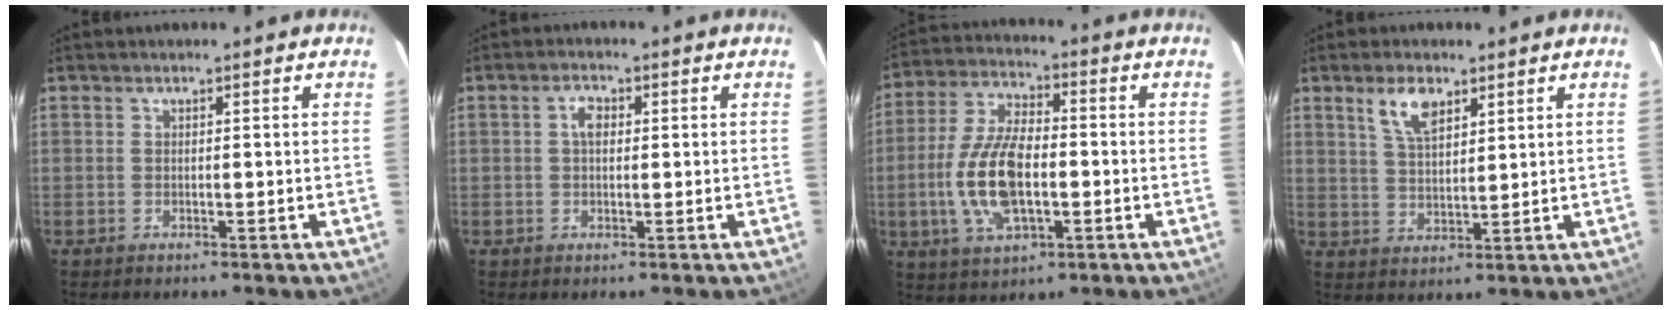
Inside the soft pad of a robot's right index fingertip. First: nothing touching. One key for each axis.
{"total": 2.6, "fx": 0.4, "fy": 1.6, "fz": 2.0, "tx": -0.036, "ty": 0.009, "tz": 0.007}
{"total": 14.1, "fx": -2.5, "fy": 6.6, "fz": 12.2, "tx": -0.257, "ty": 0.002, "tz": -0.044}
{"total": 6.3, "fx": 3.7, "fy": 2.8, "fz": 4.2, "tx": -0.079, "ty": 0.006, "tz": 0.073}